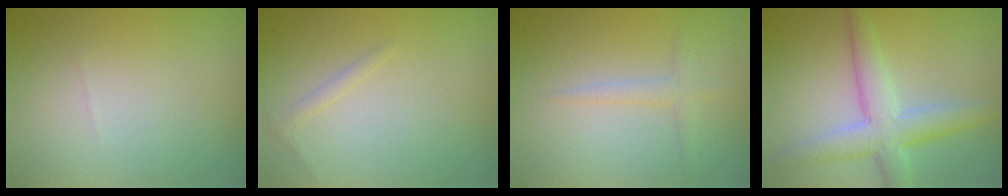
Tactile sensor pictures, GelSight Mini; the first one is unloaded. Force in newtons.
{"total": 0.8, "press": 0.8, "slide": 0.0}
{"total": 1.4, "press": 1.4, "slide": 0.1}
{"total": 4.8, "press": 4.8, "slide": 0.1}